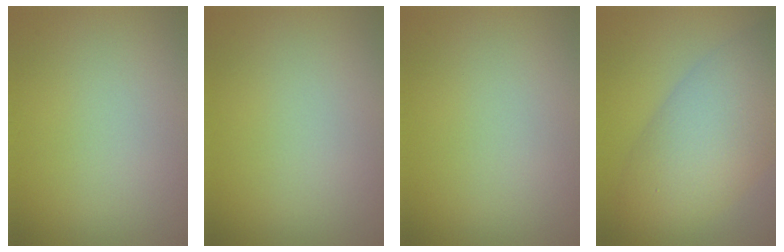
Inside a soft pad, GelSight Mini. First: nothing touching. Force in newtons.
{"total": 0.0}
{"total": 0.0}
{"total": 8.5, "press": 8.5, "slide": 0.0}